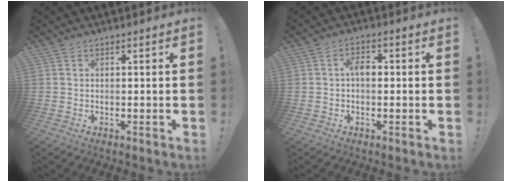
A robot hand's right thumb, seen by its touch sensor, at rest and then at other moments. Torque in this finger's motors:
{"motor_torque": [0.27, 0.90, 0.41, -0.43, -0.03]}